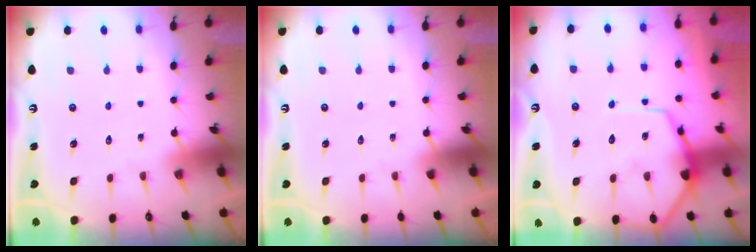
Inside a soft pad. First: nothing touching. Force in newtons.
{"total": 0.0}
{"total": 10.6, "press": 10.5, "slide": 1.1}